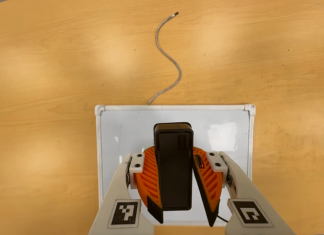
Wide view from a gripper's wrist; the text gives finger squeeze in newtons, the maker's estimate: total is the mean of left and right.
{"total": 8.7, "left": 8.9, "right": 8.6}